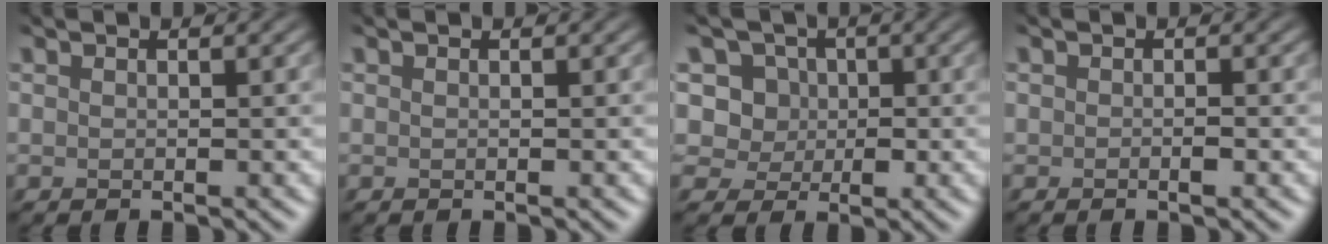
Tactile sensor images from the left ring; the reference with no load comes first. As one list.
[{"total": 0.0}, {"total": 4.1, "force": [0.5, 3.8, 1.4], "torque": [-0.022, -0.008, 0.006]}, {"total": 0.6, "force": [-0.6, 0.1, 0.2], "torque": [-0.011, -0.006, -0.003]}]